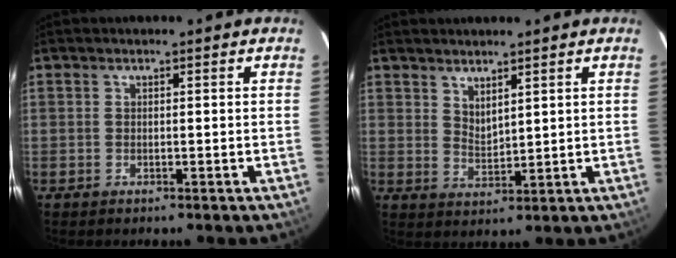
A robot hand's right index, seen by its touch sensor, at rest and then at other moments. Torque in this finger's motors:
{"motor_torque": [-0.09, 0.03, -0.04, 0.00]}